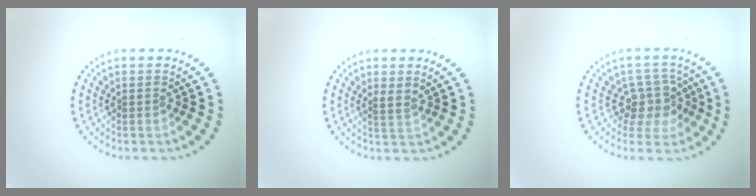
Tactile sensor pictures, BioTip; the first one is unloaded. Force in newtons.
{"total": 1.0, "press": 0.6, "slide": 0.8}
{"total": 3.3, "press": 2.6, "slide": 2.1}